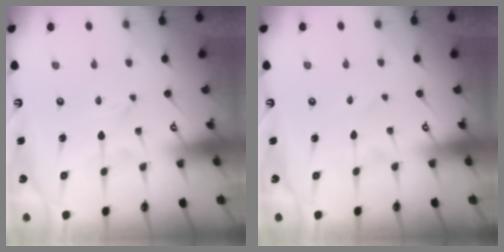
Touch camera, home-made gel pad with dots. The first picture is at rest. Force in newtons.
{"total": 1.7, "press": 1.6, "slide": 0.3}